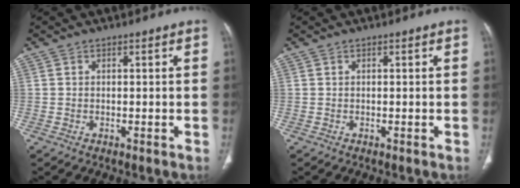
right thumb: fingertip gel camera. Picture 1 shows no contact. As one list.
[{"total": 0.0}]